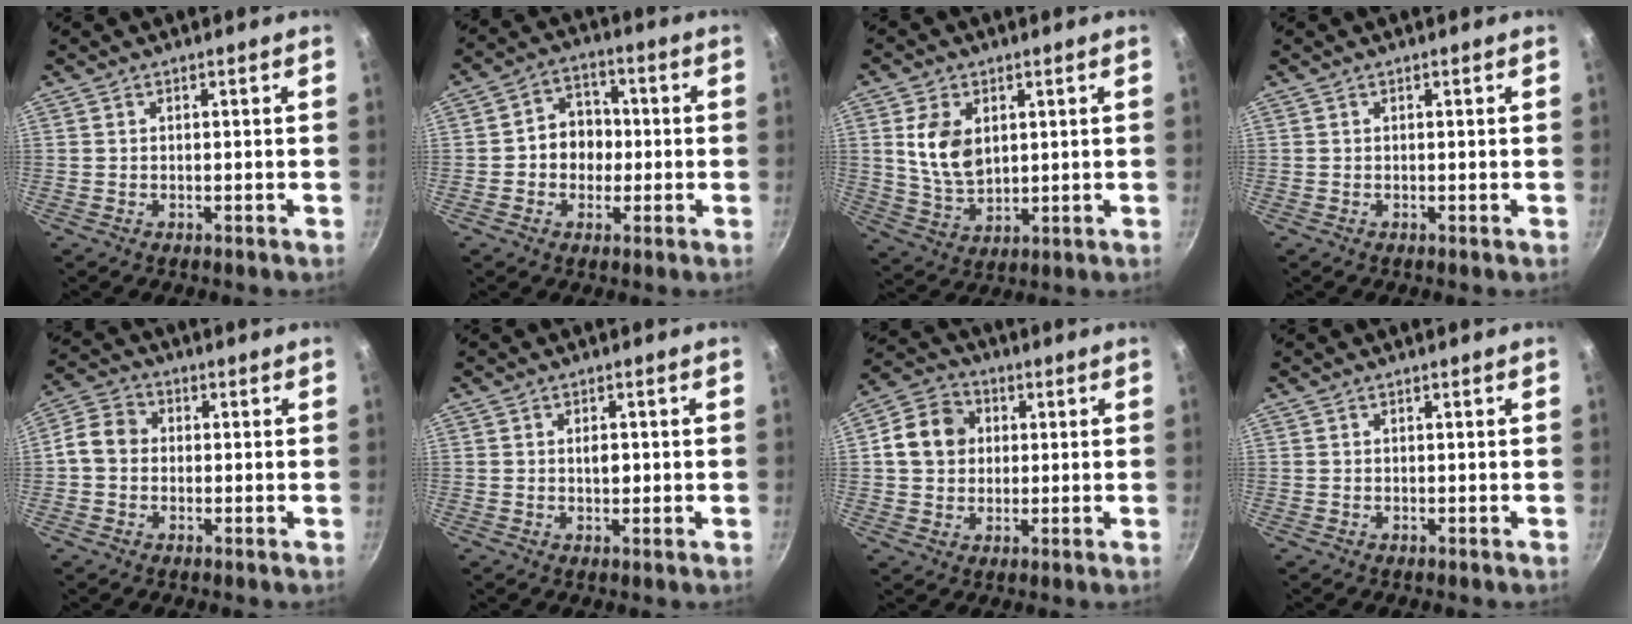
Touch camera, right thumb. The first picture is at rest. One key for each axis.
{"total": 8.1, "fx": -0.5, "fy": 6.9, "fz": 4.2, "tx": -0.023, "ty": 0.019, "tz": -0.019}
{"total": 9.7, "fx": 2.4, "fy": 6.5, "fz": 6.8, "tx": -0.114, "ty": -0.019, "tz": 0.054}
{"total": 0.0}
{"total": 6.1, "fx": -0.2, "fy": 5.1, "fz": 3.3, "tx": -0.045, "ty": 0.015, "tz": -0.024}
{"total": 2.4, "fx": 0.1, "fy": 1.4, "fz": 2.0, "tx": -0.021, "ty": 0.000, "tz": 0.000}
{"total": 9.8, "fx": 1.5, "fy": 8.3, "fz": 4.9, "tx": -0.061, "ty": 0.013, "tz": 0.011}
{"total": 0.0}